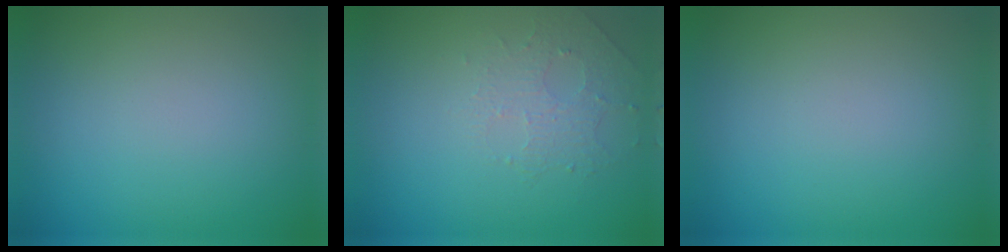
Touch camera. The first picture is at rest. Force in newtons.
{"total": 1.5, "press": 1.0, "slide": 1.1}
{"total": 0.0}